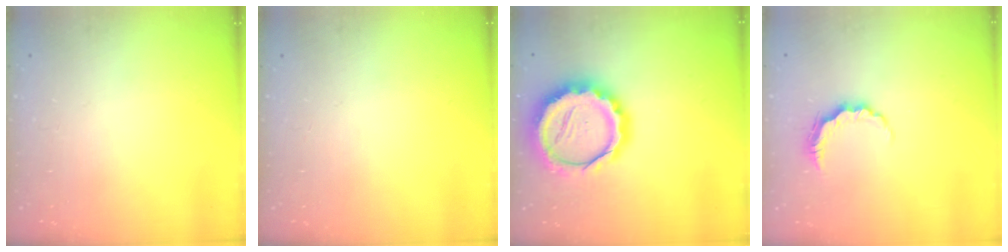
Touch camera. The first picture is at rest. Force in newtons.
{"total": 0.0}
{"total": 18.3, "press": 18.0, "slide": 3.6}
{"total": 5.8, "press": 5.8, "slide": 0.5}